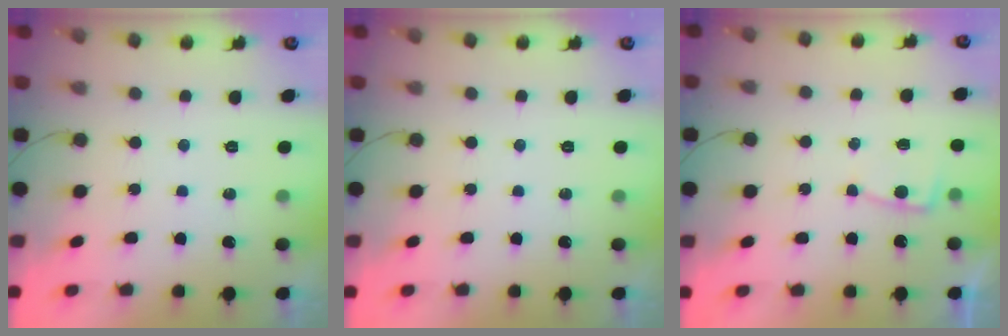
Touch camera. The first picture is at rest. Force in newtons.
{"total": 0.0}
{"total": 4.4, "press": 4.4, "slide": 0.5}